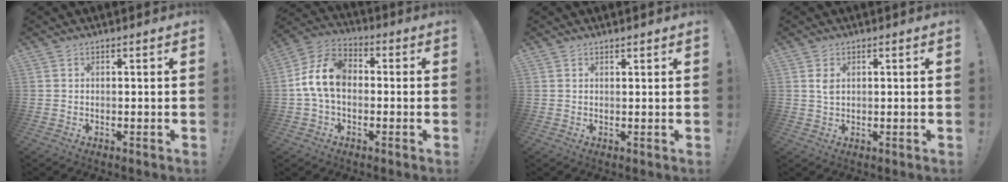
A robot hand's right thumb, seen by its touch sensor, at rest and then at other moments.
{"total": 12.8, "force": [-0.1, 8.6, 9.5], "torque": [-0.181, 0.020, 0.005]}
{"total": 1.0, "force": [0.9, 0.2, 0.2], "torque": [0.005, -0.005, 0.016]}
{"total": 2.5, "force": [0.8, 1.3, 2.0], "torque": [-0.037, 0.001, 0.013]}